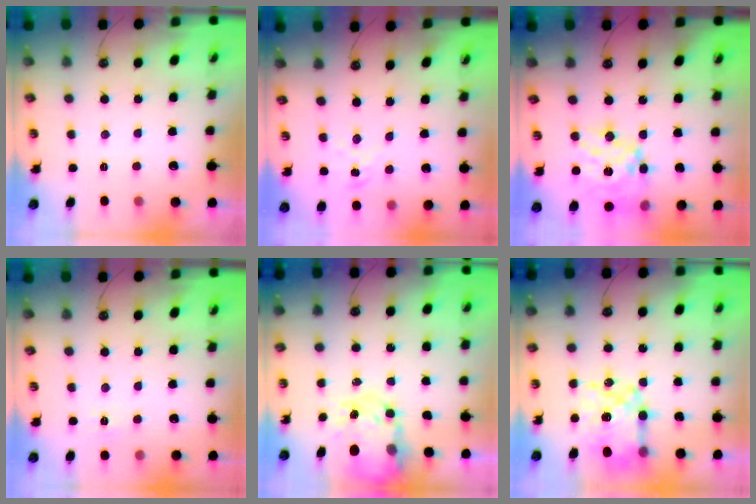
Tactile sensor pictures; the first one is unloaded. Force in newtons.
{"total": 2.1, "press": 2.1, "slide": 0.2}
{"total": 21.6, "press": 21.5, "slide": 2.1}
{"total": 4.5, "press": 4.4, "slide": 0.4}
{"total": 9.9, "press": 9.9, "slide": 0.8}
{"total": 15.5, "press": 15.4, "slide": 1.3}